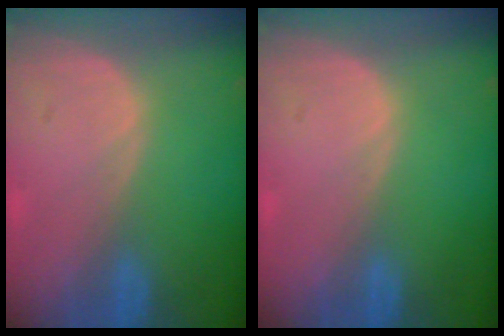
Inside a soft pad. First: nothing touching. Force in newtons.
{"total": 0.0}